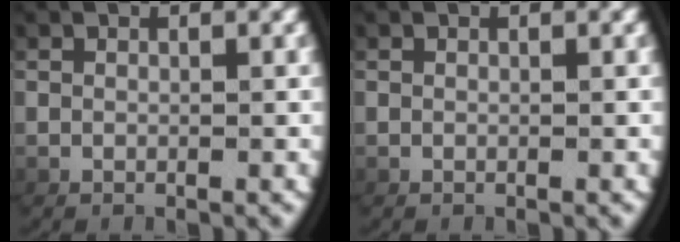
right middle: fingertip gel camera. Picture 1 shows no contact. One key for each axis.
{"total": 0.0}